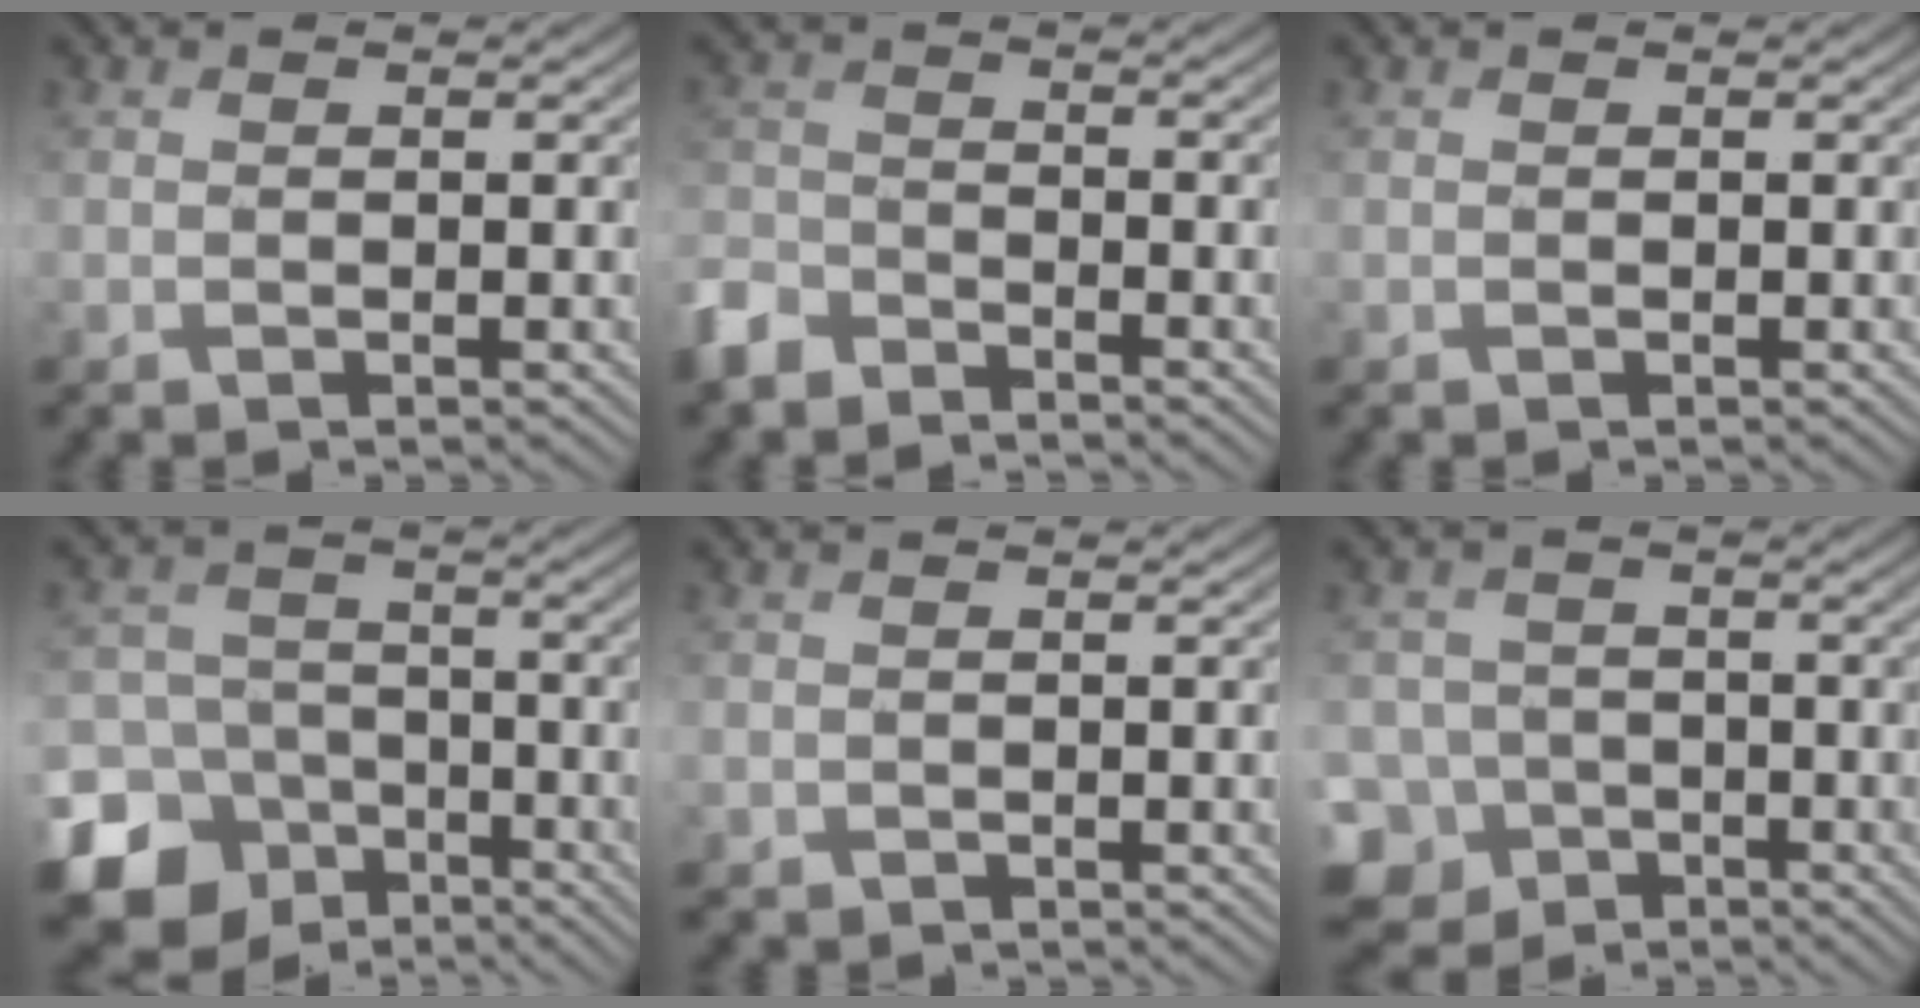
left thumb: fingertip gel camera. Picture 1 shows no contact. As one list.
[{"total": 4.5, "force": [-4.1, 1.8, 0.7], "torque": [-0.012, -0.010, -0.098]}, {"total": 0.0}, {"total": 14.6, "force": [-8.7, 11.3, 3.2], "torque": [-0.104, -0.053, -0.155]}, {"total": 0.9, "force": [-0.4, 0.8, -0.1], "torque": [0.000, -0.007, -0.003]}, {"total": 9.5, "force": [-6.1, 7.2, 1.5], "torque": [-0.051, -0.029, -0.112]}]